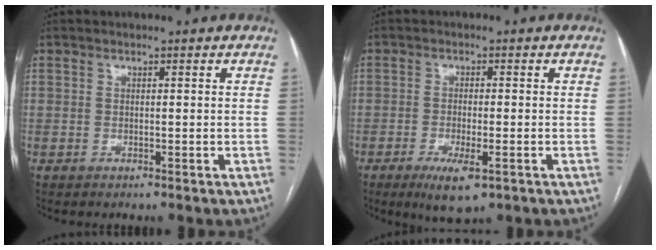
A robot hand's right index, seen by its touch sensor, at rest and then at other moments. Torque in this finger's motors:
{"motor_torque": [0.51, 0.01, 0.21, 0.08]}